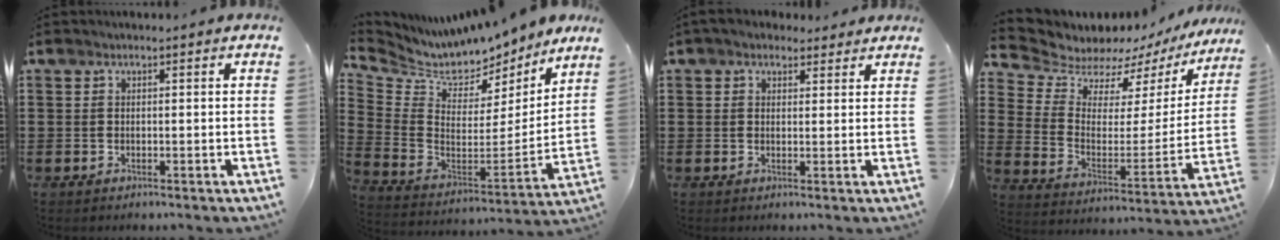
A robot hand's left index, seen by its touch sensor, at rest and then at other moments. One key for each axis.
{"total": 7.5, "fx": 6.9, "fy": 2.5, "fz": 1.4, "tx": -0.073, "ty": -0.064, "tz": 0.119}
{"total": 3.0, "fx": 2.5, "fy": 1.5, "fz": 0.8, "tx": -0.024, "ty": 0.001, "tz": 0.047}
{"total": 6.5, "fx": 6.0, "fy": 2.4, "fz": 0.5, "tx": -0.046, "ty": -0.052, "tz": 0.102}